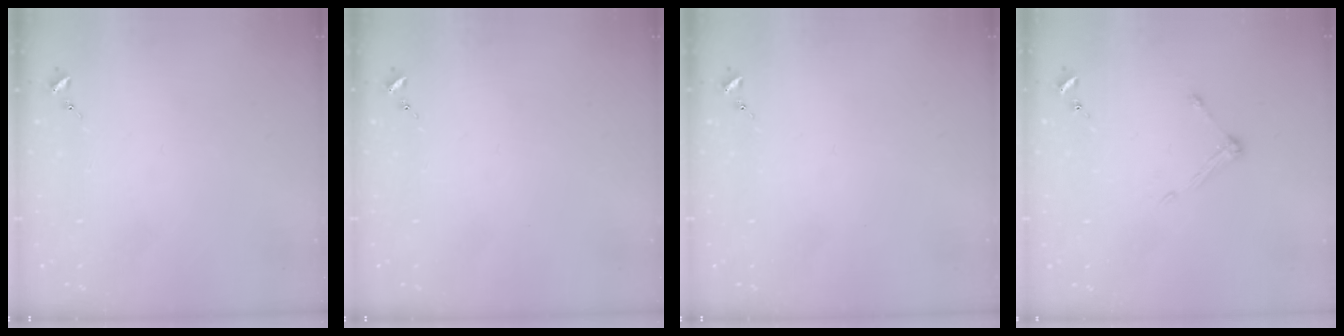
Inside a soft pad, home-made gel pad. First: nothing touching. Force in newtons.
{"total": 0.0}
{"total": 0.0}
{"total": 5.6, "press": 5.5, "slide": 0.7}